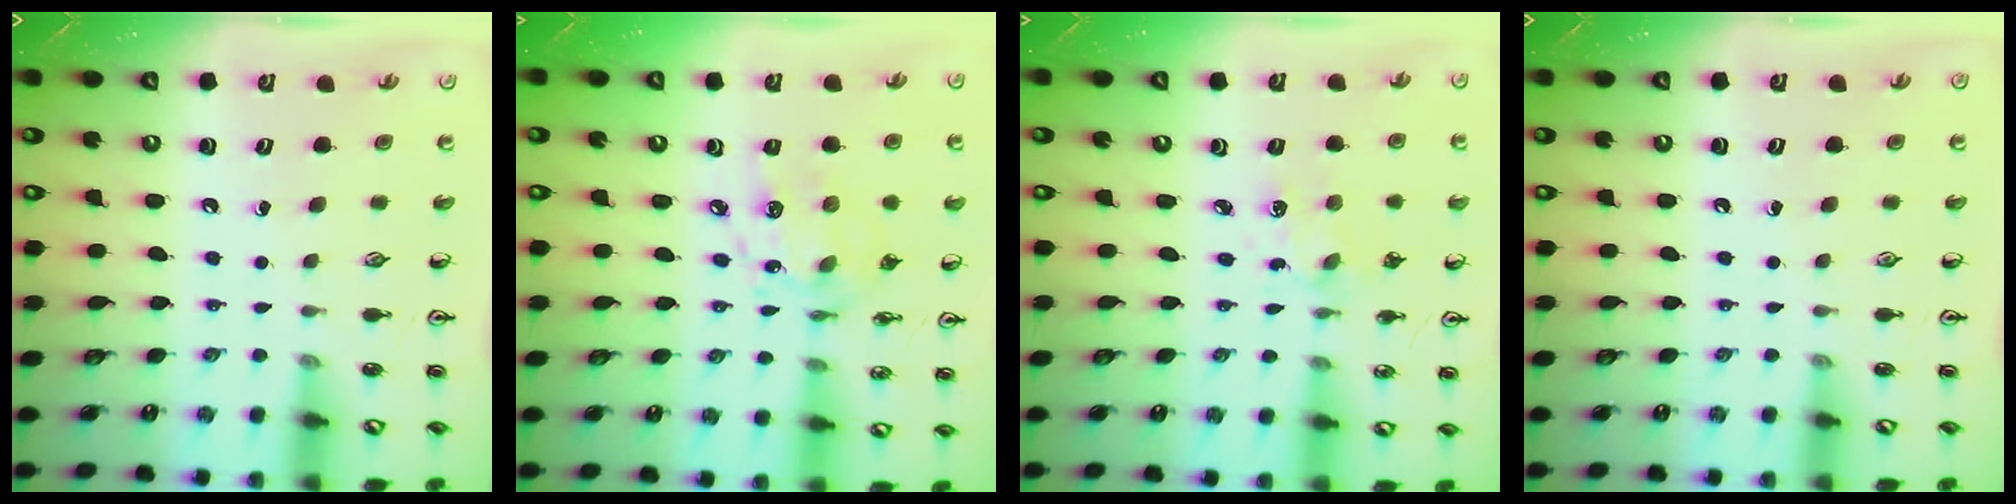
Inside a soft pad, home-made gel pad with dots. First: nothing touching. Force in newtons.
{"total": 10.4, "press": 10.4, "slide": 0.6}
{"total": 2.5, "press": 2.4, "slide": 0.6}
{"total": 0.0}